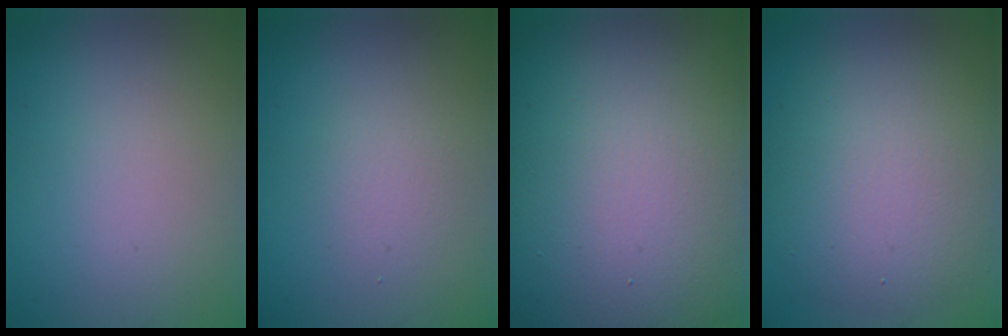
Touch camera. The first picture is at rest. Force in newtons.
{"total": 1.4, "press": 1.4, "slide": 0.1}
{"total": 21.4, "press": 21.4, "slide": 1.1}
{"total": 7.8, "press": 7.8, "slide": 0.5}